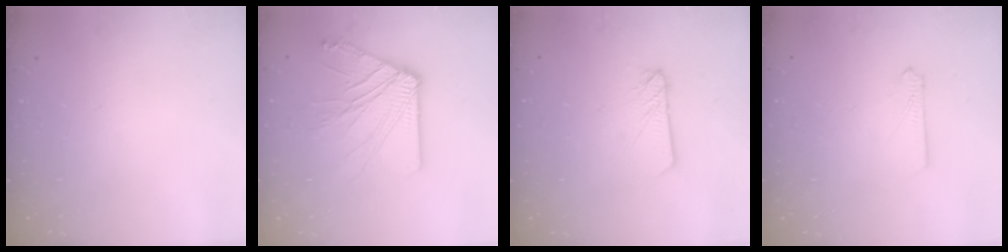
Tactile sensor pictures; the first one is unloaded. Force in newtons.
{"total": 13.4, "press": 13.4, "slide": 1.4}
{"total": 3.0, "press": 3.0, "slide": 0.2}
{"total": 2.2, "press": 2.1, "slide": 0.3}